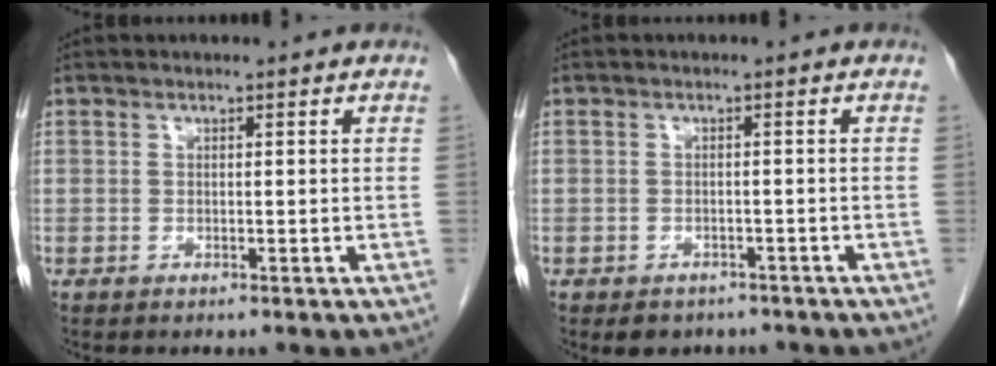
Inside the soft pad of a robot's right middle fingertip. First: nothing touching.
{"total": 4.3, "force": [-3.5, 2.4, 1.0], "torque": [-0.010, 0.004, -0.042]}